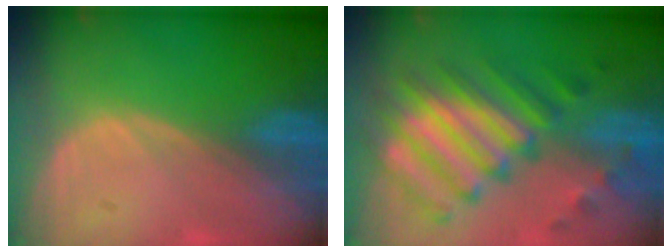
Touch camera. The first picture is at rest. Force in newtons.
{"total": 10.7, "press": 10.2, "slide": 3.2}